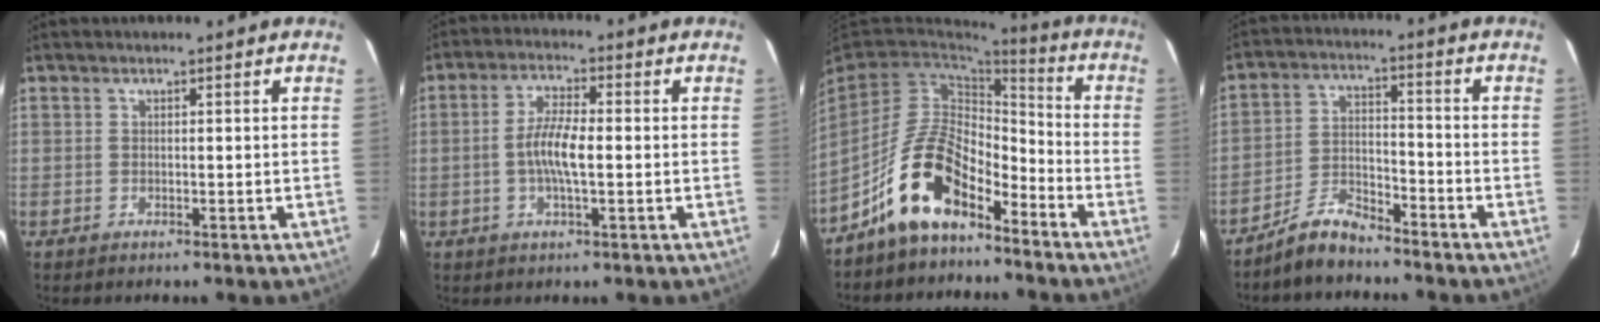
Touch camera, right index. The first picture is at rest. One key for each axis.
{"total": 6.3, "fx": -0.8, "fy": 1.5, "fz": 6.1, "tx": -0.120, "ty": 0.006, "tz": -0.016}
{"total": 13.2, "fx": -8.7, "fy": 6.0, "fz": 8.0, "tx": -0.160, "ty": 0.018, "tz": -0.161}
{"total": 7.4, "fx": -6.8, "fy": 2.5, "fz": 1.4, "tx": -0.033, "ty": 0.035, "tz": -0.134}